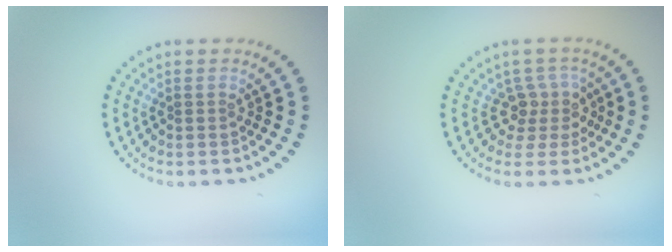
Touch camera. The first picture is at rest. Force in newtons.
{"total": 2.6, "press": 1.8, "slide": 1.8}